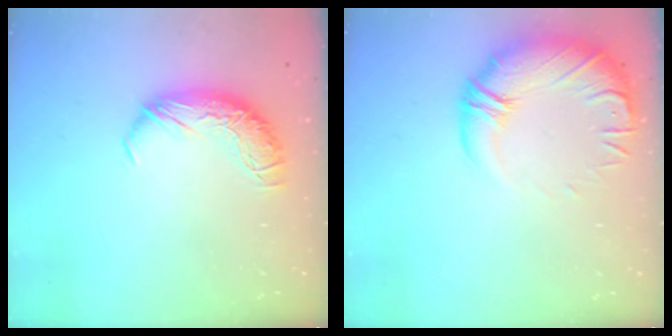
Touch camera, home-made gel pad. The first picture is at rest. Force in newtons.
{"total": 4.1, "press": 2.1, "slide": 3.5}